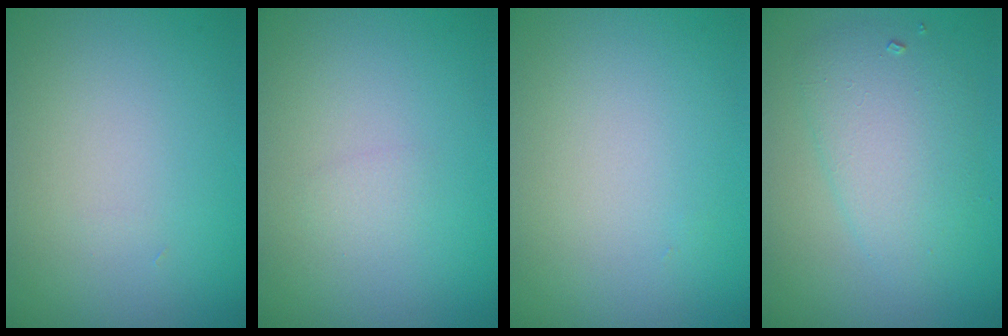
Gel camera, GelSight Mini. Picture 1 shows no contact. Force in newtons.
{"total": 0.7, "press": 0.7, "slide": 0.0}
{"total": 0.0}
{"total": 3.9, "press": 3.9, "slide": 0.1}